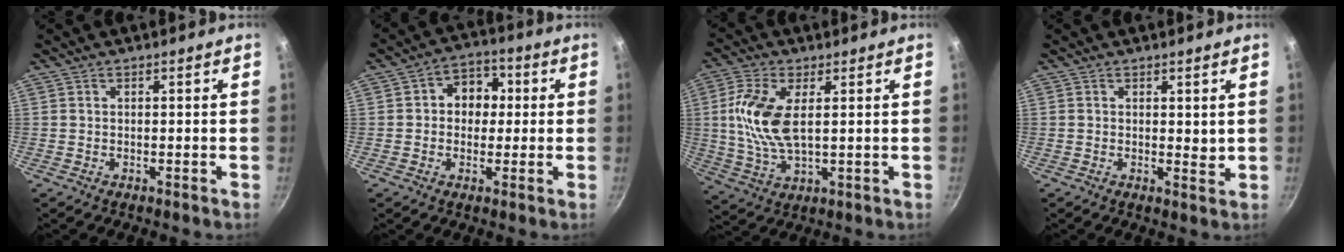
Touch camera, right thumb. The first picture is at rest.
{"total": 7.9, "force": [0.8, 6.4, 4.5], "torque": [-0.016, 0.014, 0.001]}
{"total": 11.5, "force": [1.9, 5.6, 9.9], "torque": [-0.205, -0.001, 0.040]}
{"total": 2.0, "force": [0.7, 1.1, 1.5], "torque": [-0.021, -0.003, 0.010]}